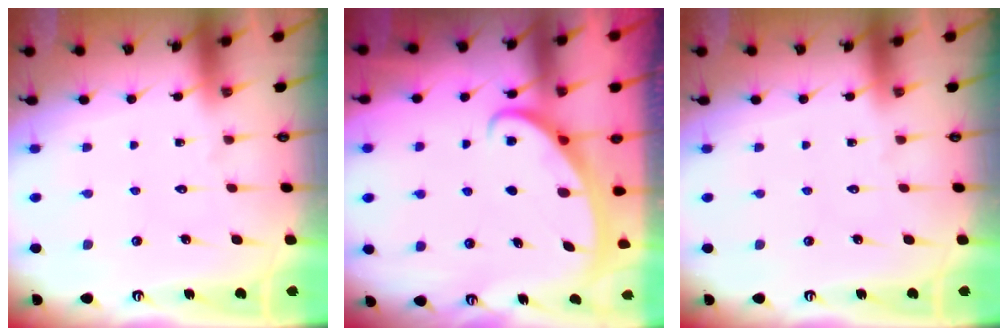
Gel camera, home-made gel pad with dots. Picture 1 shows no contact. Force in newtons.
{"total": 2.5, "press": 2.5, "slide": 0.4}
{"total": 0.0}